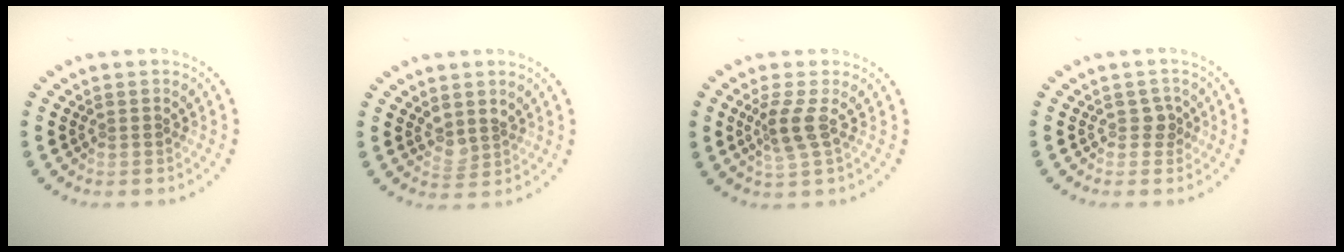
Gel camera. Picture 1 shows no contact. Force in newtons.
{"total": 1.6, "press": 1.3, "slide": 1.0}
{"total": 2.3, "press": 1.9, "slide": 1.3}
{"total": 1.2, "press": 1.1, "slide": 0.6}